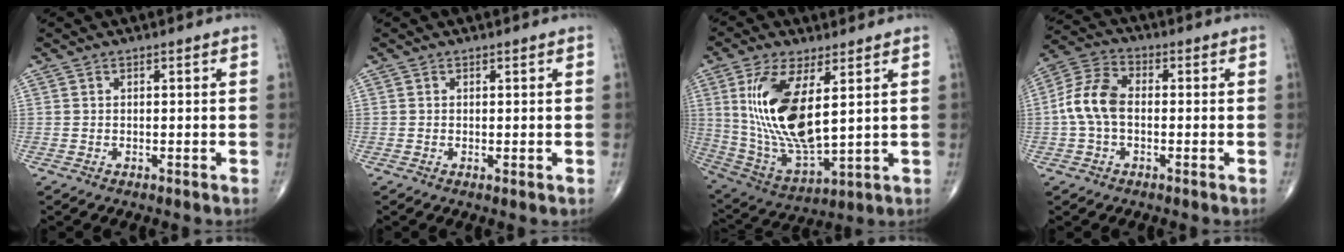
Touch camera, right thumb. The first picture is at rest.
{"total": 0.6, "force": [0.0, 0.1, 0.5], "torque": [-0.011, -0.003, -0.001]}
{"total": 17.9, "force": [4.3, 7.3, 15.8], "torque": [-0.316, -0.026, 0.096]}
{"total": 8.9, "force": [-0.7, 5.7, 6.9], "torque": [-0.141, 0.027, -0.024]}